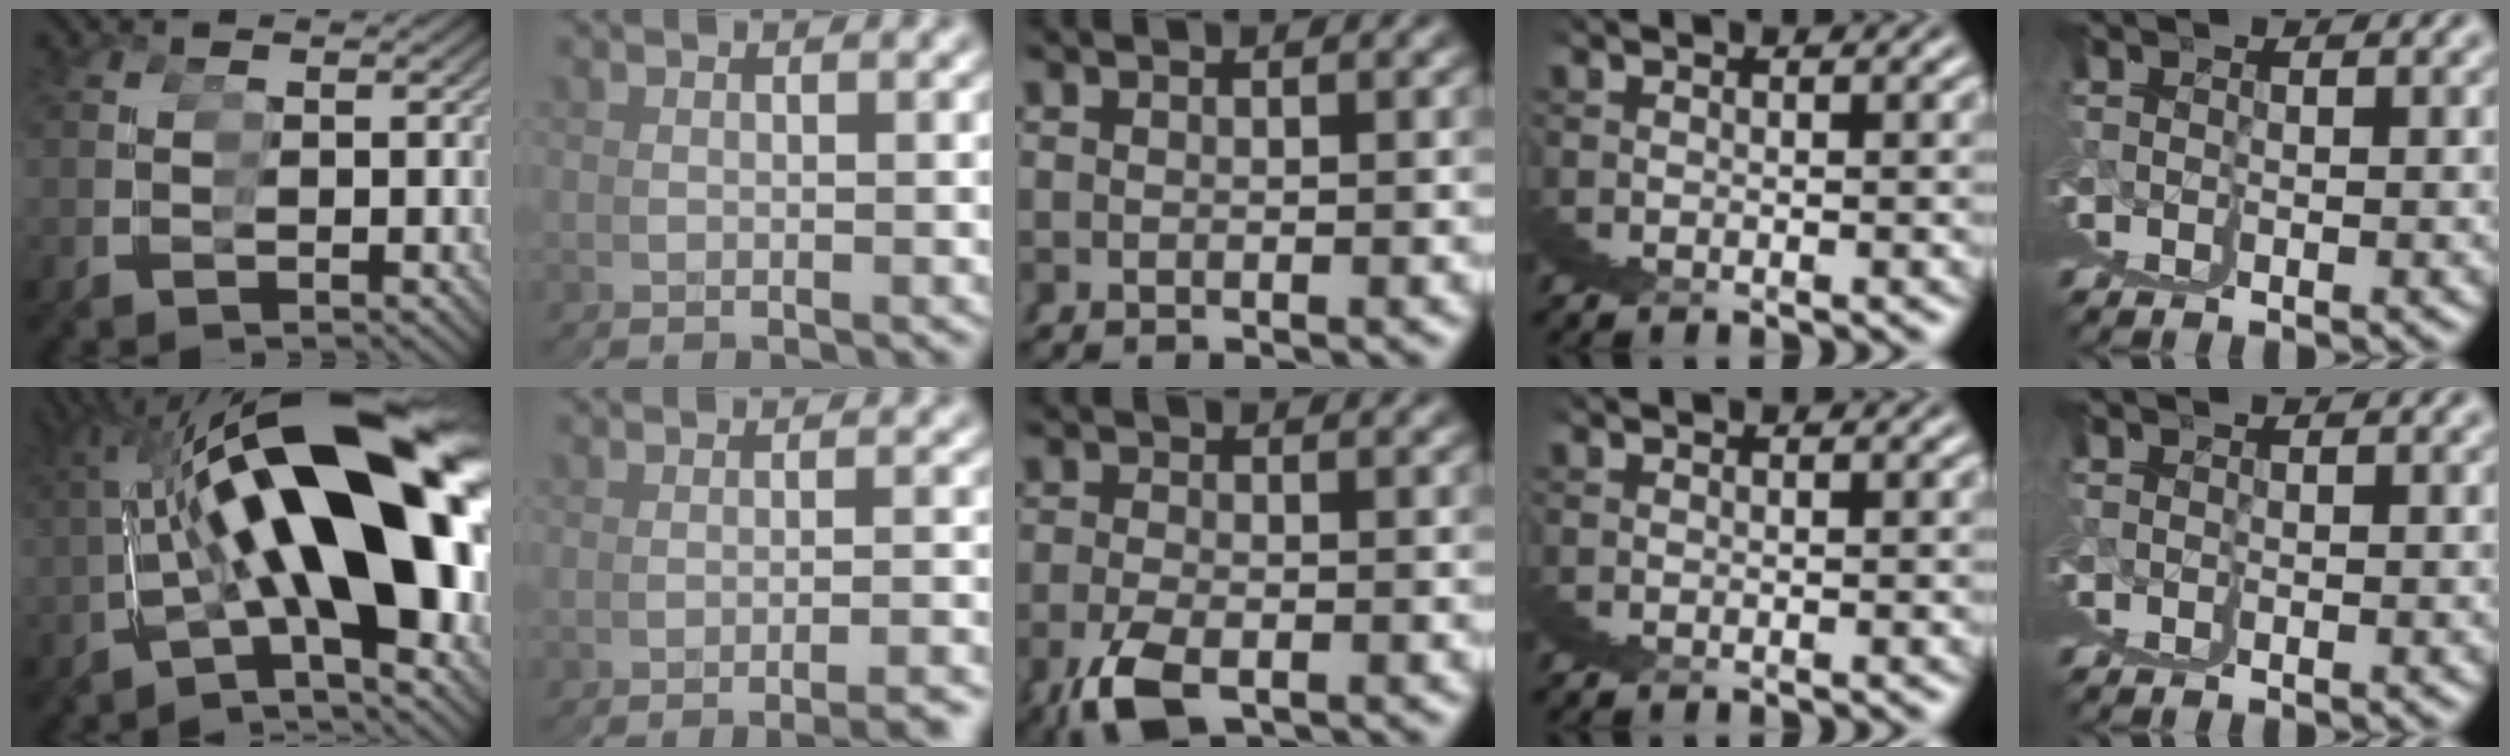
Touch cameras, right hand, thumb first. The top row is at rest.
{"thumb": {"total": 19.1, "force": [1.8, 7.8, 17.4], "torque": [-0.270, 0.016, 0.033]}, "index": {"total": 2.3, "force": [-1.8, -1.5, -0.3], "torque": [0.002, 0.013, -0.033]}, "middle": {"total": 4.1, "force": [-2.6, 1.6, 2.7], "torque": [-0.054, -0.017, -0.033]}}